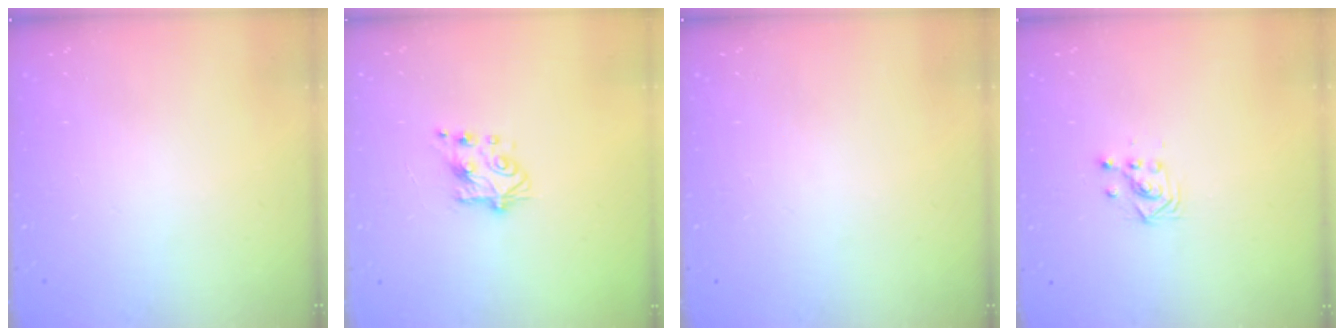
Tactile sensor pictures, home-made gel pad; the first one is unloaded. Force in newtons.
{"total": 6.4, "press": 6.4, "slide": 0.5}
{"total": 0.0}
{"total": 3.0, "press": 3.0, "slide": 0.1}